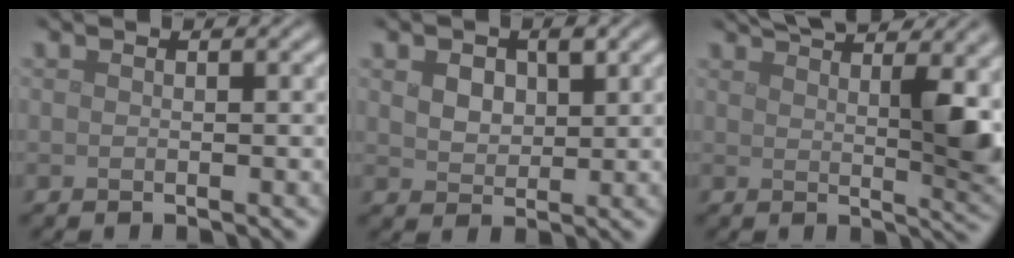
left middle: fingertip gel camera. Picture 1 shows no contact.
{"total": 2.7, "force": [1.0, 1.9, 1.7], "torque": [-0.037, -0.002, 0.019]}
{"total": 8.5, "force": [4.6, 2.4, 6.7], "torque": [-0.081, 0.014, 0.075]}